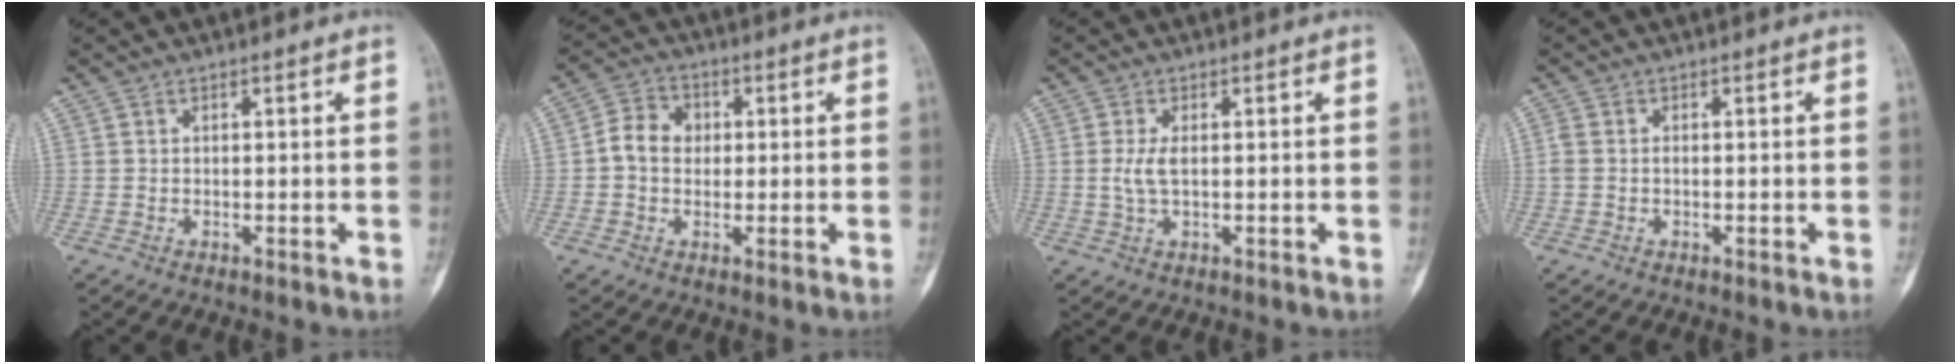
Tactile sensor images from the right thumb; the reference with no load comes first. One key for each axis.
{"total": 6.4, "fx": 0.2, "fy": 5.3, "fz": 3.6, "tx": -0.048, "ty": 0.016, "tz": -0.006}
{"total": 2.9, "fx": 0.2, "fy": 1.1, "fz": 2.7, "tx": -0.069, "ty": -0.001, "tz": 0.006}
{"total": 1.9, "fx": -0.2, "fy": 1.3, "fz": 1.4, "tx": -0.041, "ty": 0.006, "tz": -0.005}